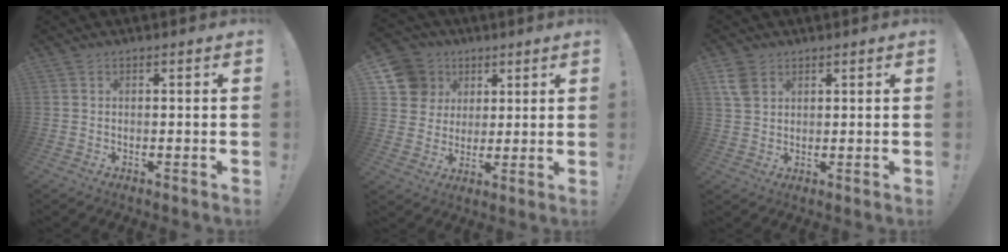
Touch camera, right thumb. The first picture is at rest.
{"total": 12.1, "force": [4.6, 10.7, 3.5], "torque": [-0.040, -0.019, 0.096]}
{"total": 5.7, "force": [2.9, 3.9, 3.0], "torque": [-0.063, -0.006, 0.058]}